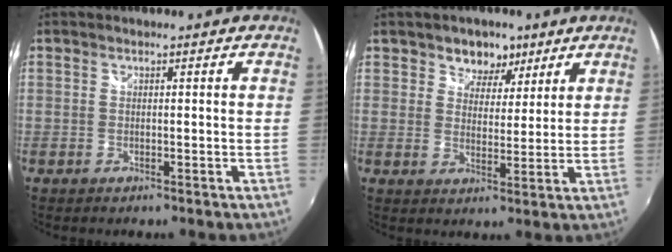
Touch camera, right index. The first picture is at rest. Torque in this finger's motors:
{"motor_torque": [0.05, 0.05, 0.05, 0.02]}